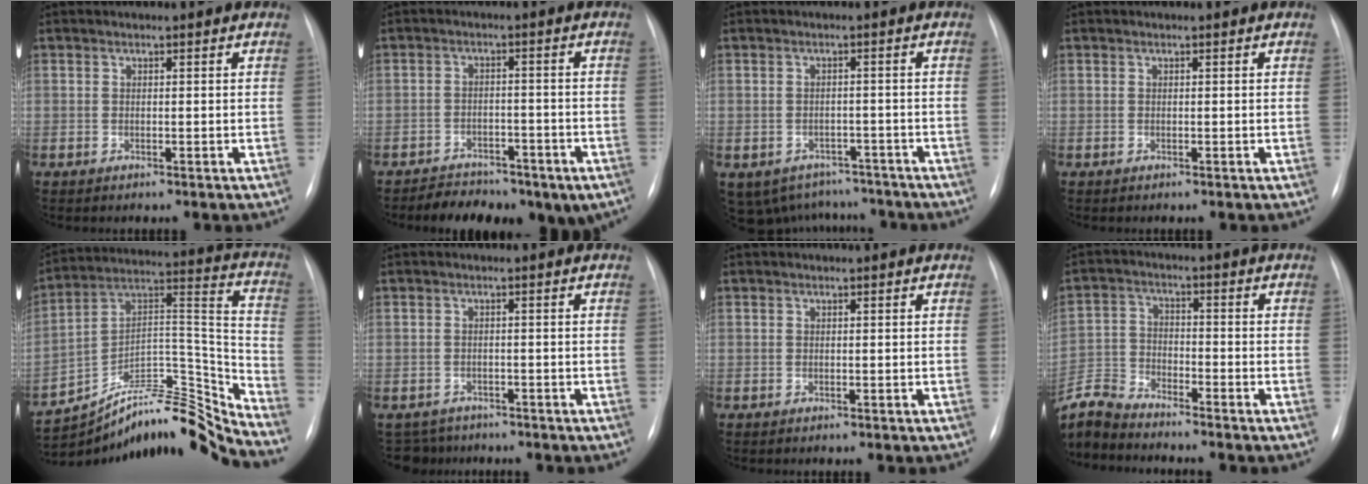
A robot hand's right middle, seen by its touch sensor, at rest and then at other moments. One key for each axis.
{"total": 11.4, "fx": -8.2, "fy": 5.5, "fz": 5.6, "tx": -0.073, "ty": 0.016, "tz": -0.116}
{"total": 9.7, "fx": -7.9, "fy": 5.6, "fz": 1.3, "tx": -0.023, "ty": 0.021, "tz": -0.093}
{"total": 0.0}
{"total": 17.6, "fx": -17.1, "fy": -0.6, "fz": 4.1, "tx": -0.056, "ty": 0.070, "tz": -0.283}
{"total": 3.9, "fx": -3.3, "fy": 1.9, "fz": -0.8, "tx": 0.013, "ty": 0.002, "tz": -0.055}
{"total": 0.0}
{"total": 8.9, "fx": -8.8, "fy": 0.8, "fz": 1.1, "tx": -0.034, "ty": 0.003, "tz": -0.179}